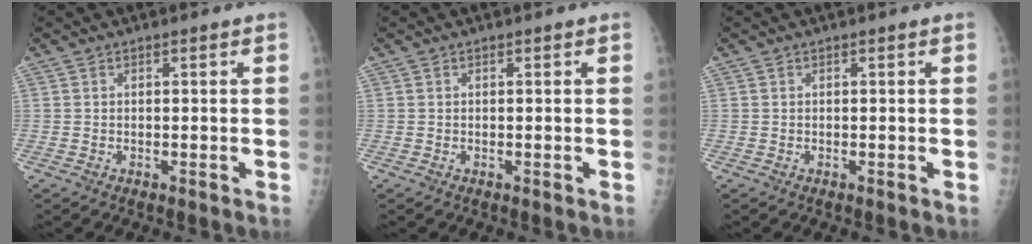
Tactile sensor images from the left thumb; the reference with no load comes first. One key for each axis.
{"total": 0.0}
{"total": 0.0}